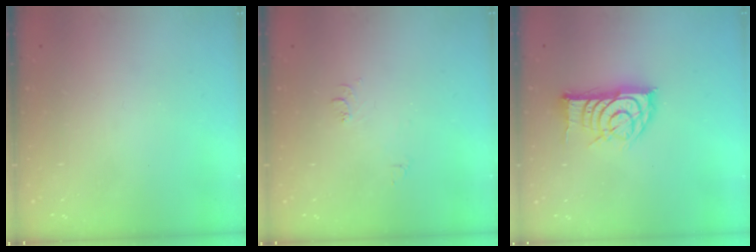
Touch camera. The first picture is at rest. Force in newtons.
{"total": 6.6, "press": 6.6, "slide": 0.6}
{"total": 13.9, "press": 13.9, "slide": 0.6}